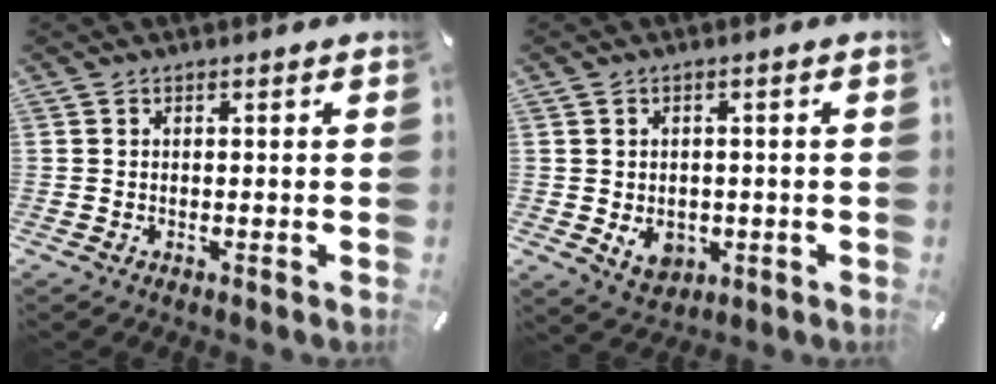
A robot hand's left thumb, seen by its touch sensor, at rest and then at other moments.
{"total": 5.9, "force": [-1.2, 4.9, 3.0], "torque": [-0.038, 0.000, -0.021]}